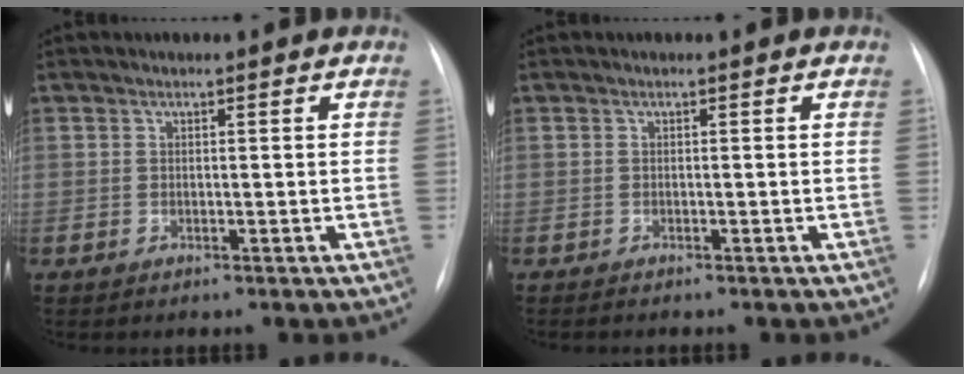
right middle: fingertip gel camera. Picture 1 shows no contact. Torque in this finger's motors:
{"motor_torque": [0.20, -0.27, 0.11, 0.02]}